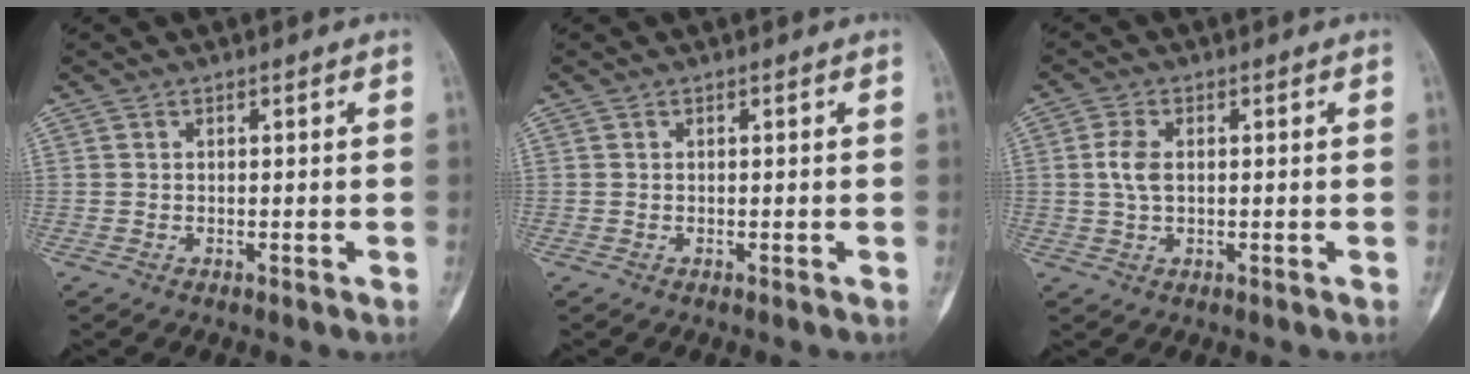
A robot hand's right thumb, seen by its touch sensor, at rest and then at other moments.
{"total": 0.0}
{"total": 4.1, "force": [0.5, 2.4, 3.3], "torque": [-0.073, 0.003, 0.008]}